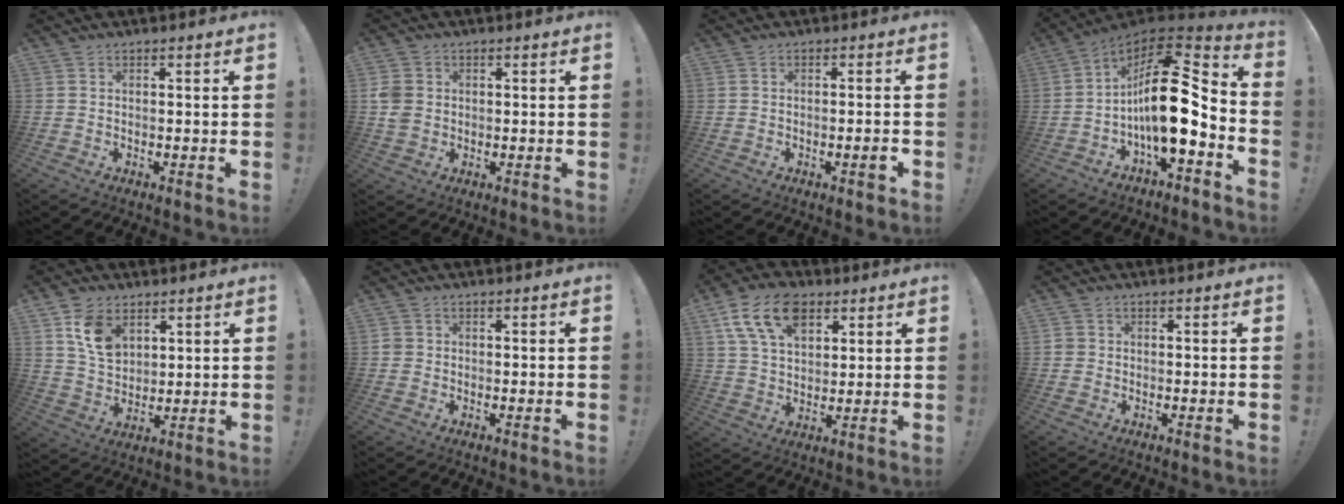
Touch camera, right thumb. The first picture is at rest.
{"total": 5.3, "force": [0.6, 4.6, 2.6], "torque": [-0.058, 0.001, 0.009]}
{"total": 2.7, "force": [-1.1, 0.4, 2.4], "torque": [-0.037, 0.002, -0.019]}
{"total": 20.3, "force": [-1.5, 9.2, 18.0], "torque": [-0.301, 0.009, -0.023]}
{"total": 10.5, "force": [5.4, 7.1, 5.6], "torque": [-0.087, -0.017, 0.106]}
{"total": 1.5, "force": [0.0, 1.4, 0.4], "torque": [-0.009, 0.004, 0.001]}
{"total": 15.0, "force": [7.5, 9.4, 8.9], "torque": [-0.155, -0.020, 0.144]}
{"total": 1.2, "force": [0.0, 1.1, 0.2], "torque": [-0.007, 0.004, 0.001]}